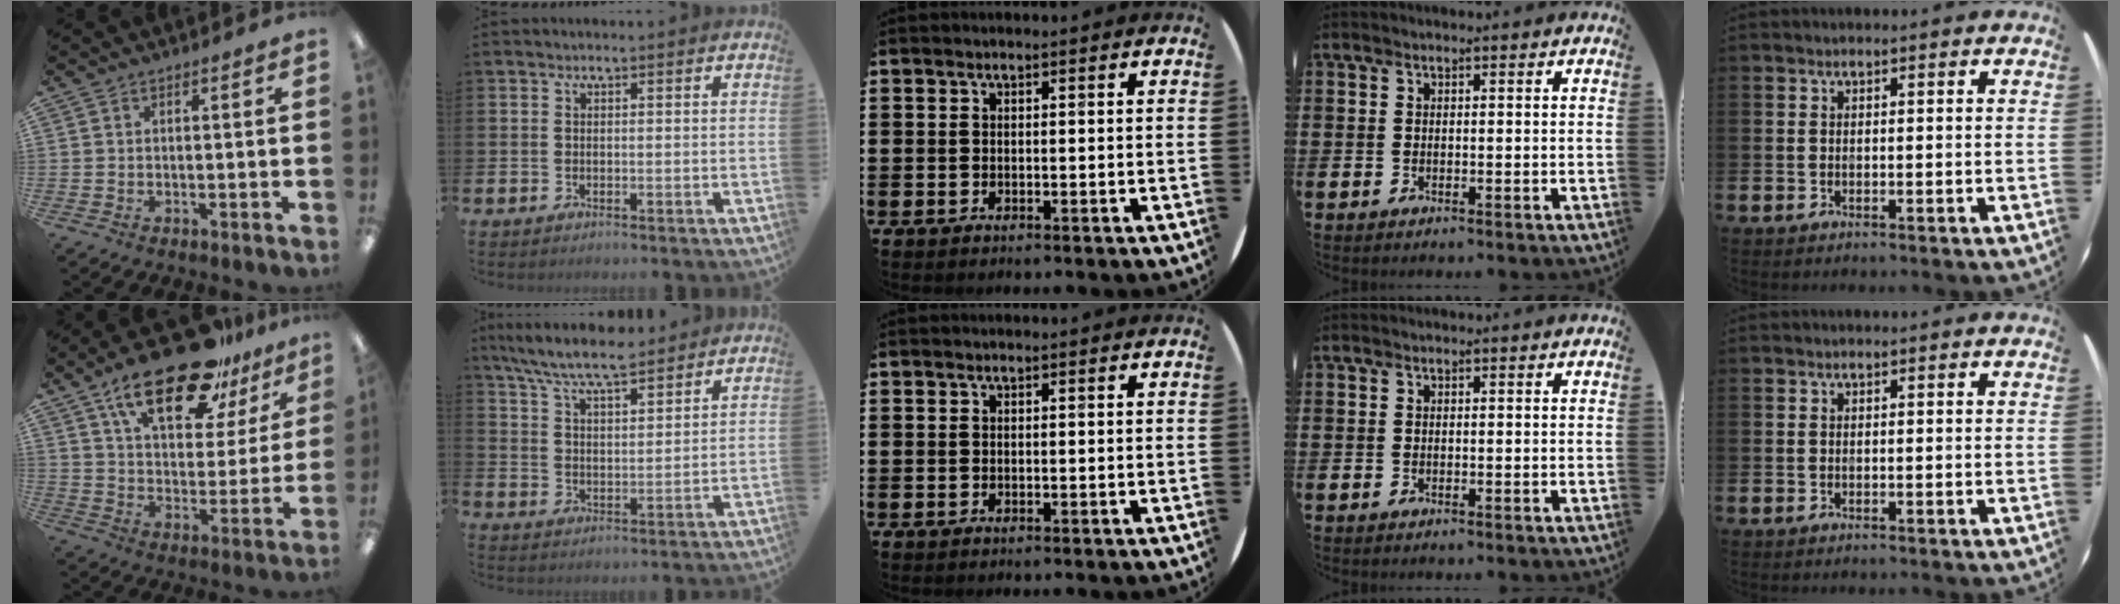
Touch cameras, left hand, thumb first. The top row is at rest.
{"thumb": {"total": 22.5, "force": [14.9, 9.2, 14.1], "torque": [-0.227, -0.074, 0.250]}, "index": {"total": 7.9, "force": [7.4, 0.9, 2.7], "torque": [-0.076, -0.032, 0.134]}}